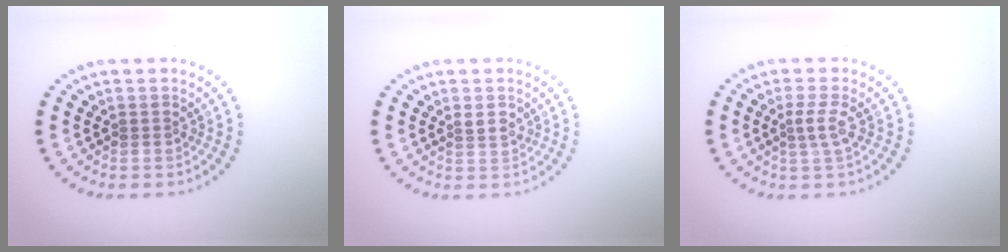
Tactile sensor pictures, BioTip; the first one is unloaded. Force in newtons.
{"total": 1.4, "press": 1.2, "slide": 0.8}
{"total": 1.7, "press": 1.3, "slide": 1.1}